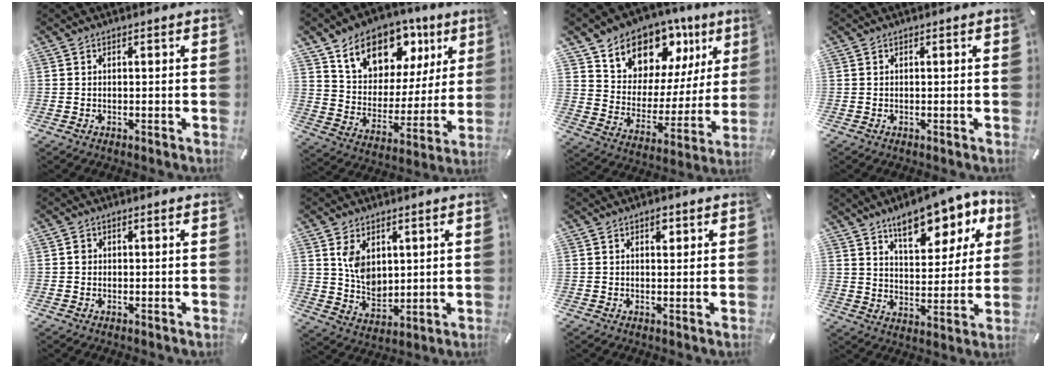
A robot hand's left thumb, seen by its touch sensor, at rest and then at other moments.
{"total": 14.7, "force": [10.0, 9.5, 5.0], "torque": [-0.084, -0.070, 0.177]}
{"total": 12.4, "force": [9.5, 7.9, 1.6], "torque": [-0.031, -0.099, 0.172]}
{"total": 0.0}
{"total": 1.0, "force": [0.1, 0.9, 0.5], "torque": [-0.011, 0.006, 0.001]}
{"total": 7.6, "force": [3.2, 5.8, 3.7], "torque": [-0.070, -0.012, 0.058]}
{"total": 2.2, "force": [1.1, 1.4, 1.4], "torque": [-0.005, -0.008, 0.015]}
{"total": 14.2, "force": [9.5, 7.0, 7.8], "torque": [-0.096, -0.055, 0.161]}